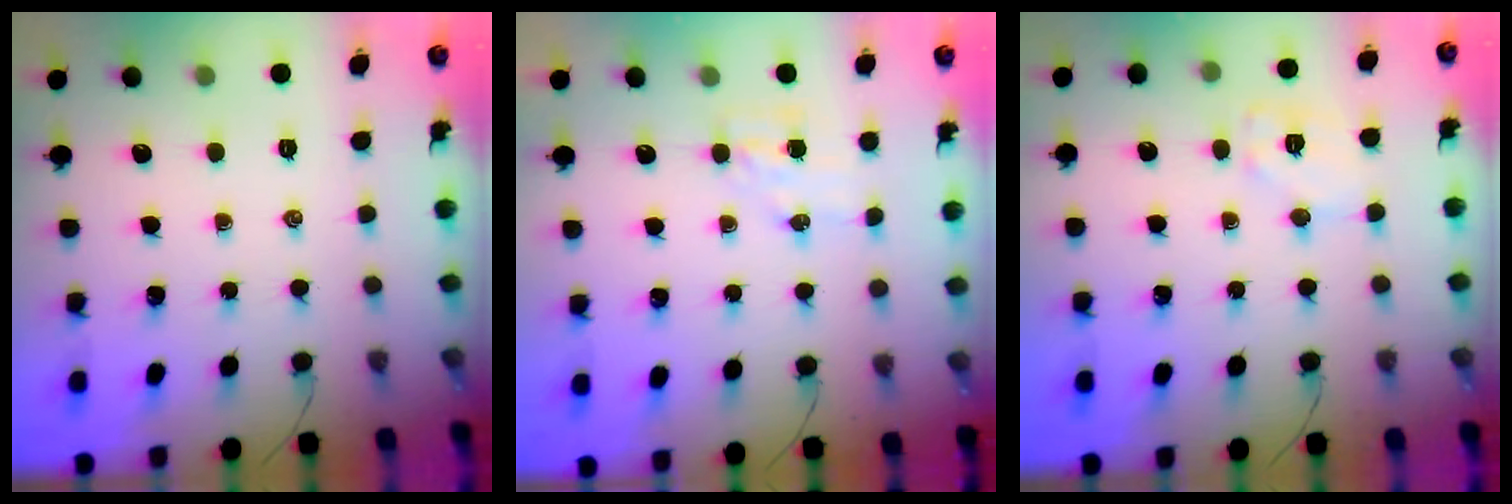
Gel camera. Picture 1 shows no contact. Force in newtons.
{"total": 5.1, "press": 5.0, "slide": 0.8}
{"total": 8.0, "press": 8.0, "slide": 0.4}